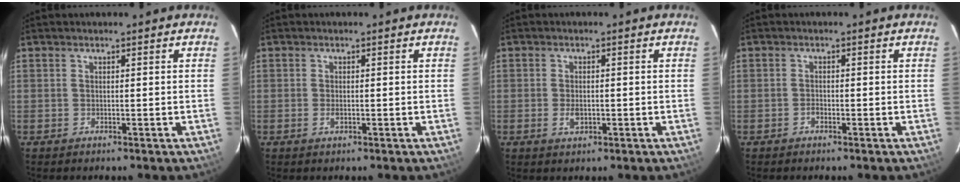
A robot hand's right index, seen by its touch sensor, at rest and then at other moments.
{"total": 1.3, "force": [-0.5, 0.7, 1.0], "torque": [-0.019, -0.002, -0.008]}
{"total": 2.6, "force": [-0.8, 1.5, 2.0], "torque": [-0.036, -0.003, -0.013]}
{"total": 1.0, "force": [-0.7, 0.6, 0.4], "torque": [-0.007, 0.001, -0.014]}